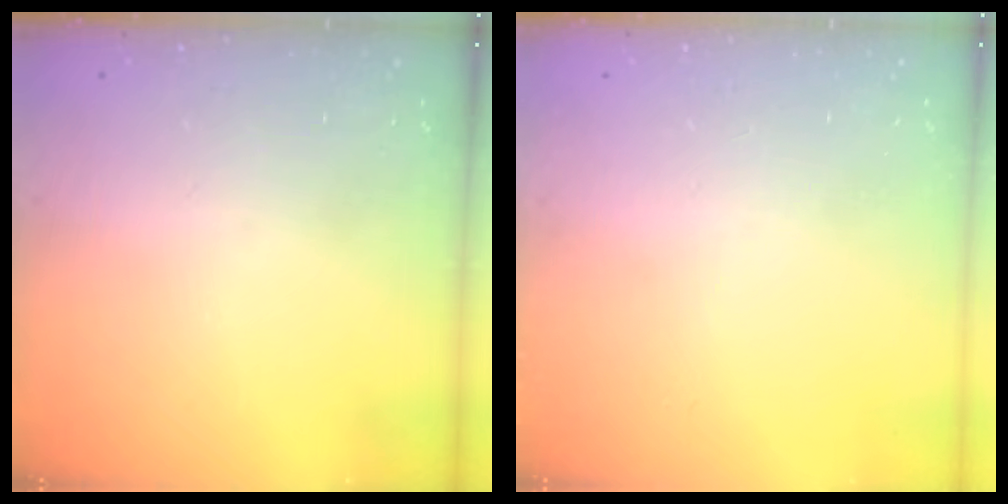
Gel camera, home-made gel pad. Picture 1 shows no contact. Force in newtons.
{"total": 0.0}